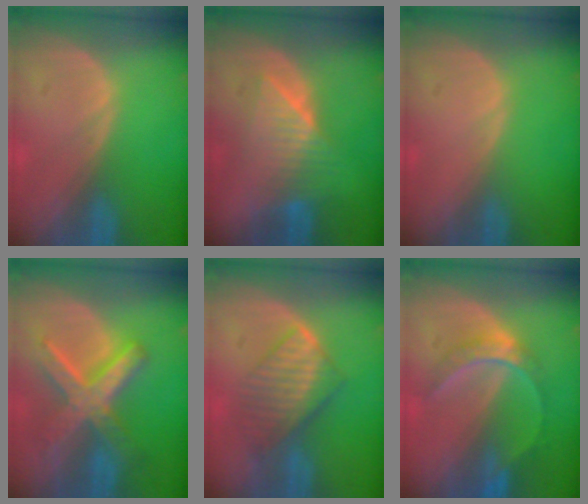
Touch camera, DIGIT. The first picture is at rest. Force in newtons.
{"total": 6.4, "press": 6.3, "slide": 0.3}
{"total": 0.0}
{"total": 8.9, "press": 8.9, "slide": 0.7}
{"total": 6.6, "press": 6.3, "slide": 1.9}
{"total": 6.3, "press": 5.5, "slide": 3.2}